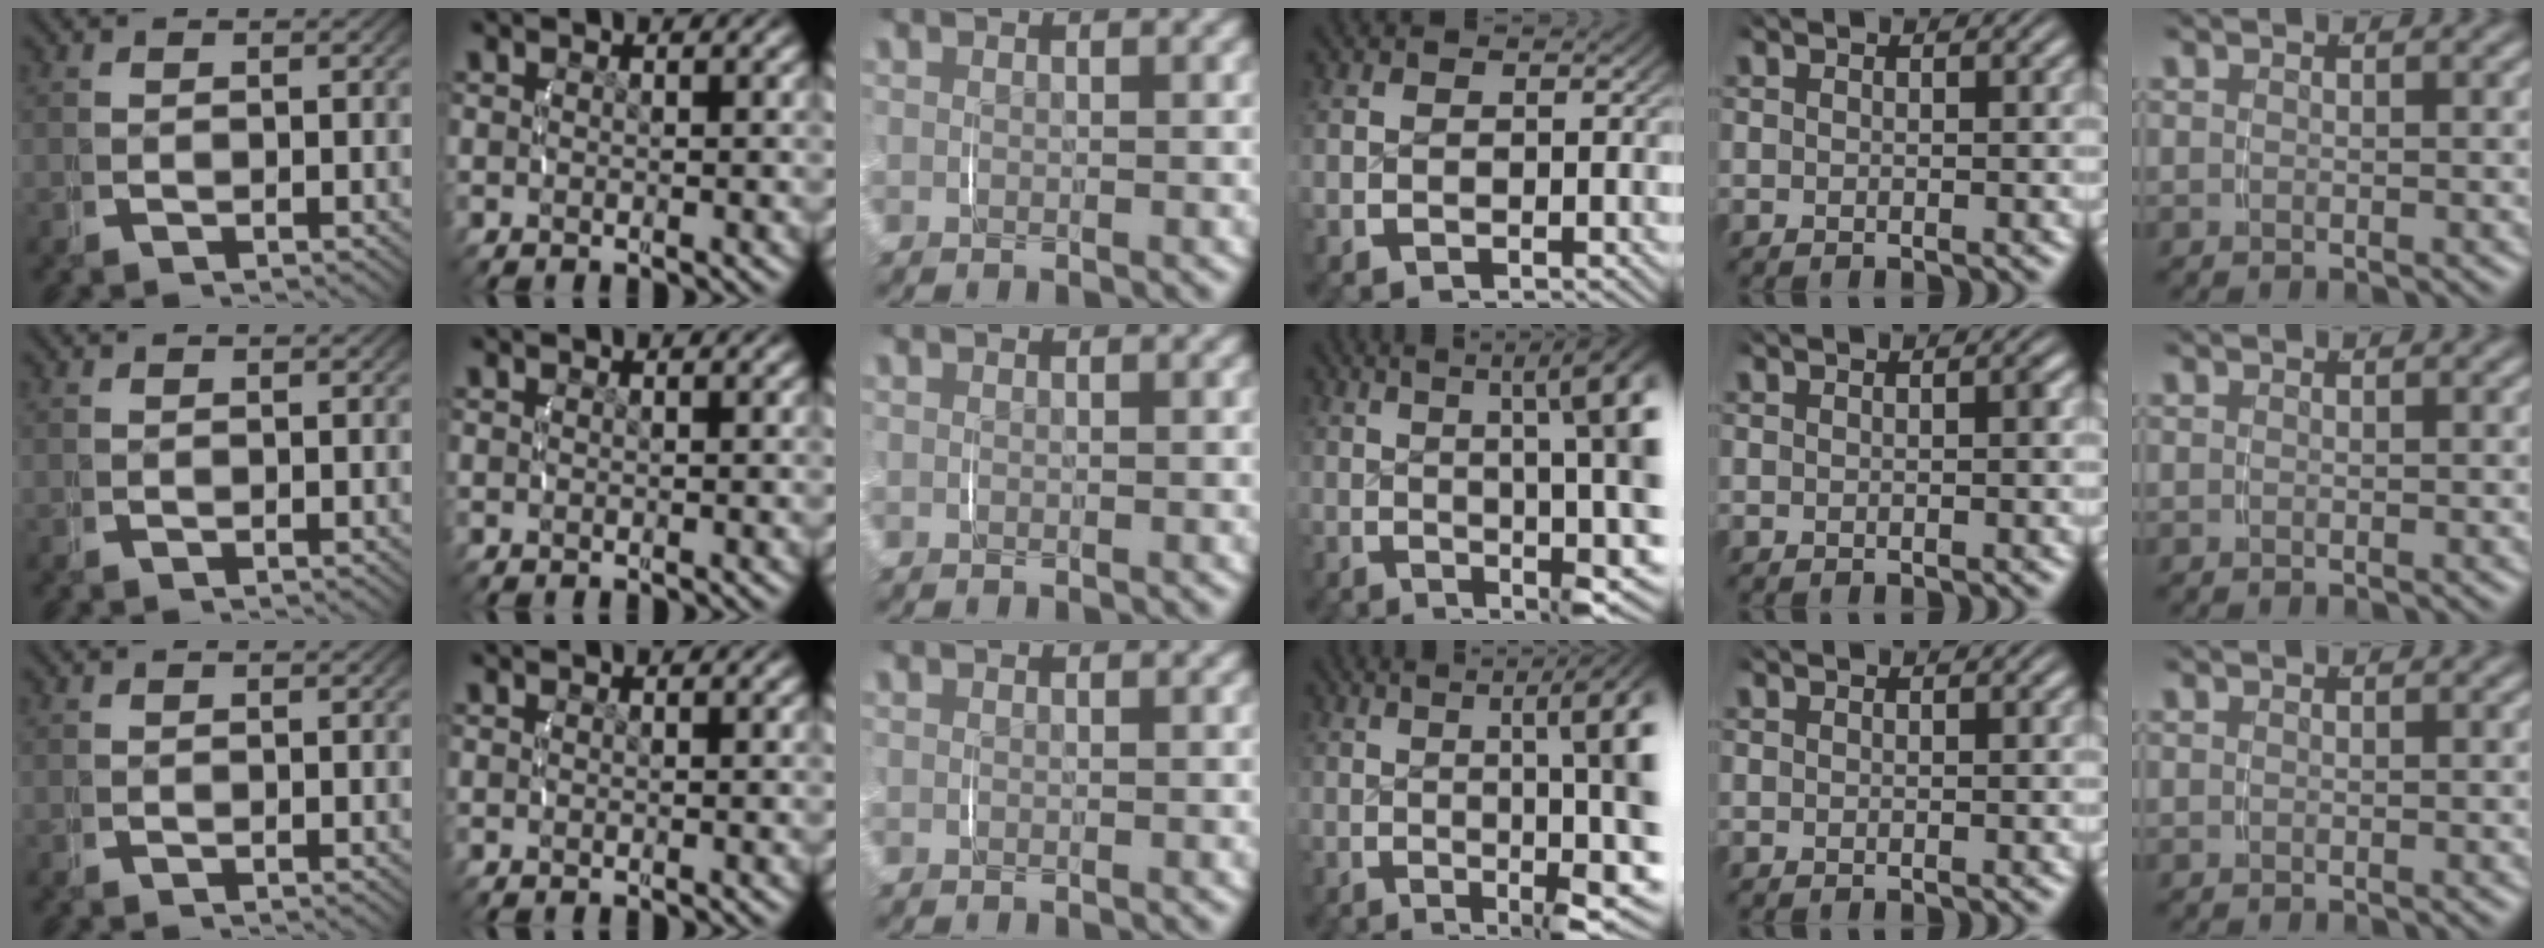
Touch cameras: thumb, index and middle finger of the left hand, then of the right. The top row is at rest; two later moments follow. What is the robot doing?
{"motion": "lift_and_place", "object": "jewelry box"}